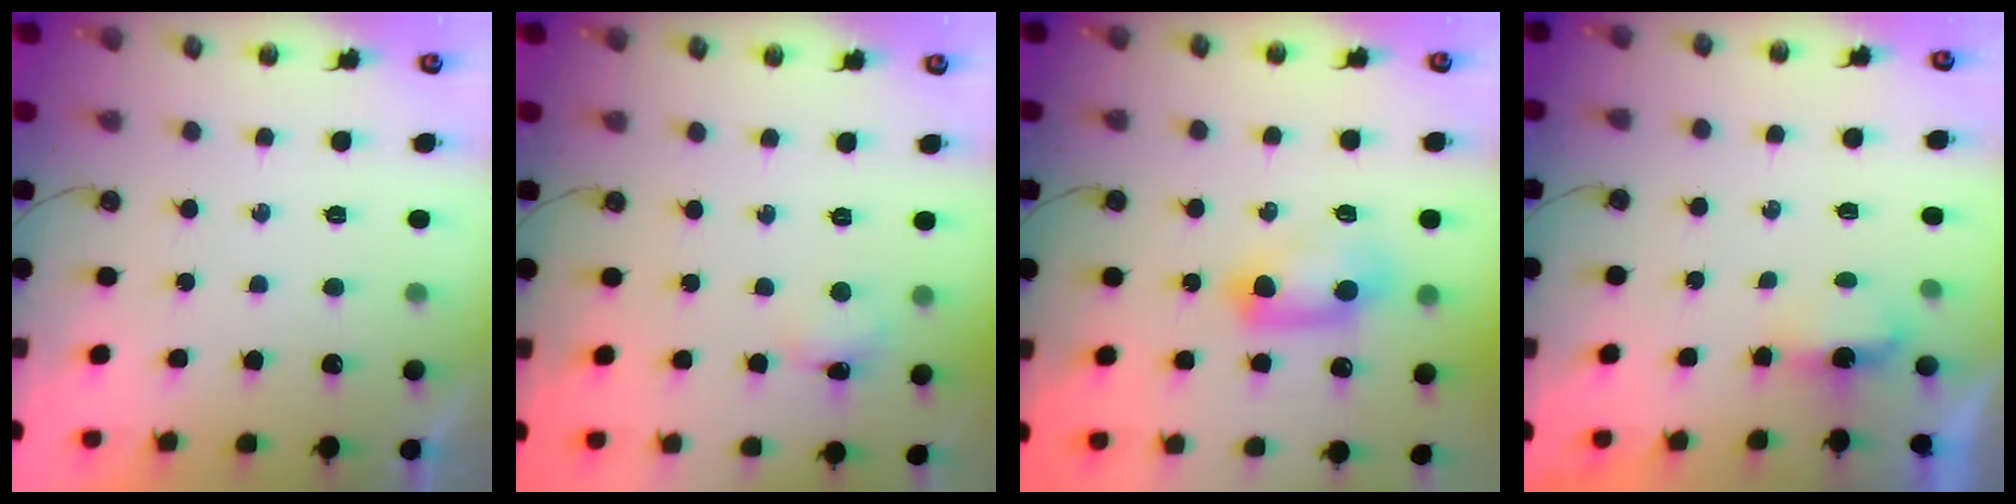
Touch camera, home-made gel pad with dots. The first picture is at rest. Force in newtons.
{"total": 3.7, "press": 3.6, "slide": 0.7}
{"total": 10.9, "press": 10.4, "slide": 3.4}
{"total": 3.0, "press": 2.9, "slide": 0.6}